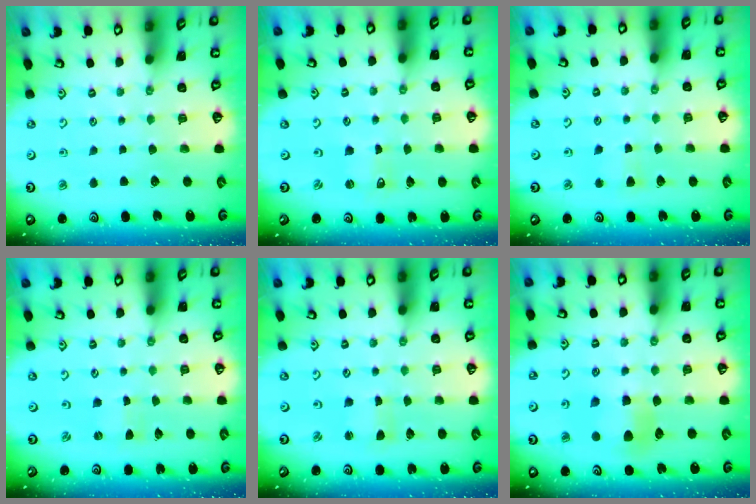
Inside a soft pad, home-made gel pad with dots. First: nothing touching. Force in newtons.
{"total": 0.0}
{"total": 2.7, "press": 2.7, "slide": 0.4}
{"total": 0.0}
{"total": 0.9, "press": 0.9, "slide": 0.1}
{"total": 7.5, "press": 7.5, "slide": 0.3}